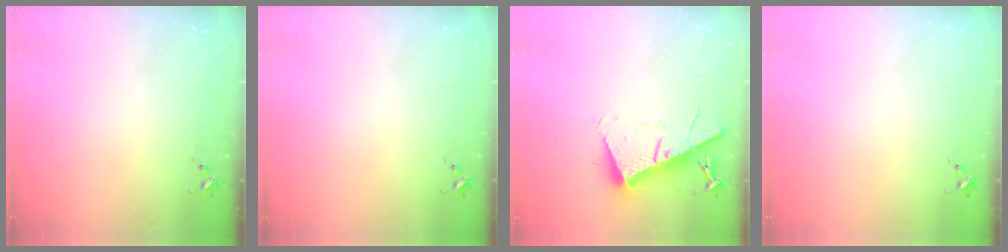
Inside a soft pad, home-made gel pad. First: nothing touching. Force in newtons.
{"total": 0.0}
{"total": 14.6, "press": 14.6, "slide": 0.4}
{"total": 0.0}